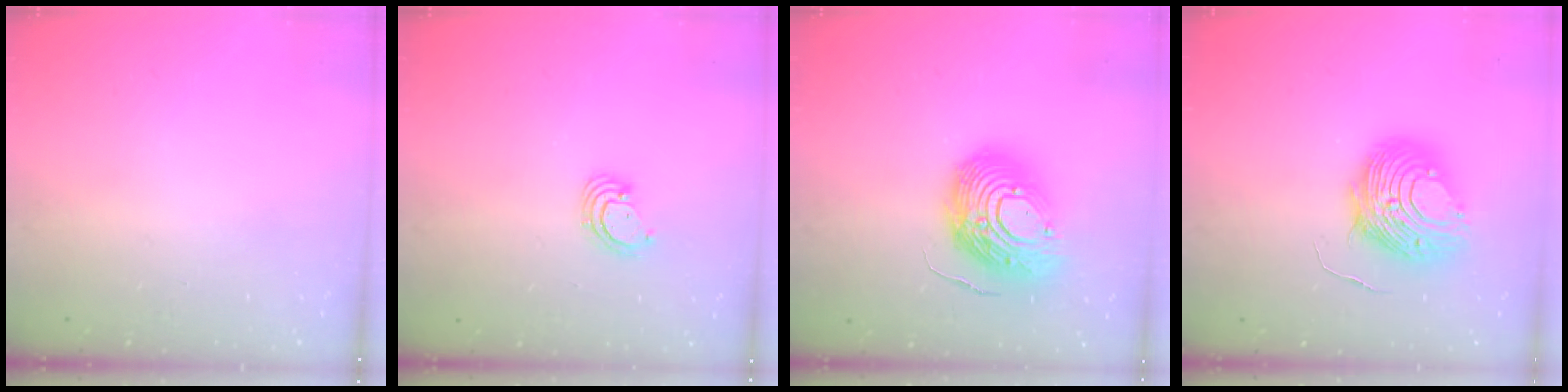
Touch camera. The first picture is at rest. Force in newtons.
{"total": 3.4, "press": 3.4, "slide": 0.3}
{"total": 17.1, "press": 16.9, "slide": 2.7}
{"total": 10.6, "press": 10.6, "slide": 0.9}